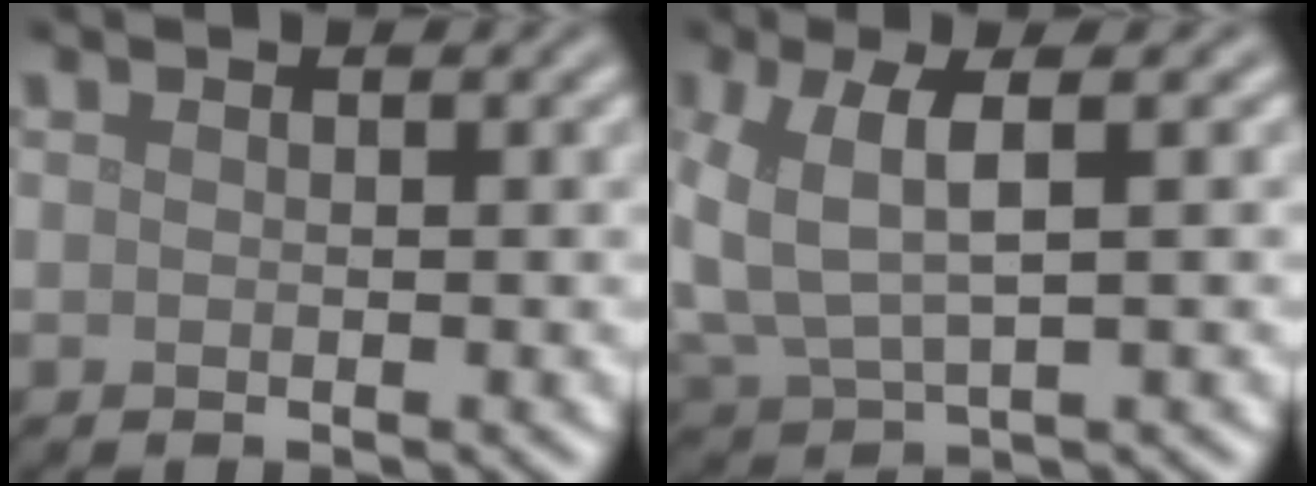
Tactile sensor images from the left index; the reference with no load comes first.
{"total": 5.9, "force": [1.0, 2.7, 5.2], "torque": [-0.129, 0.004, 0.021]}